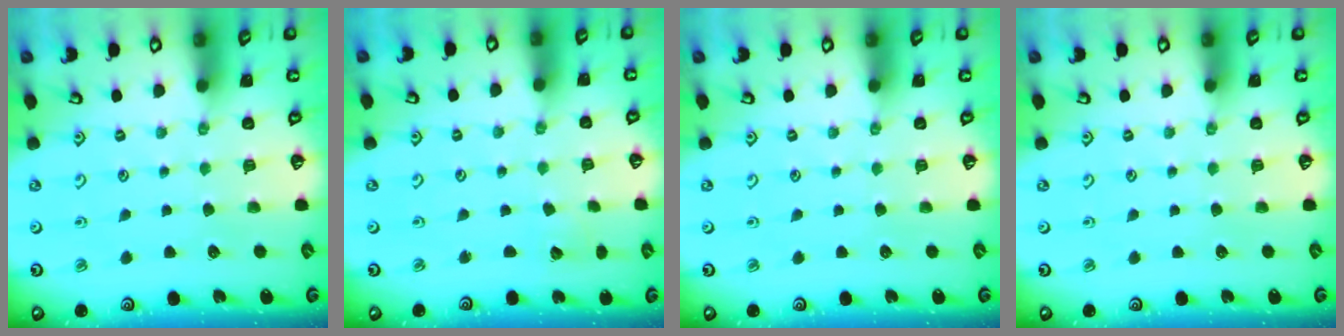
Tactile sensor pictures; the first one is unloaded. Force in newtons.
{"total": 3.6, "press": 3.6, "slide": 0.3}
{"total": 0.0}
{"total": 0.0}